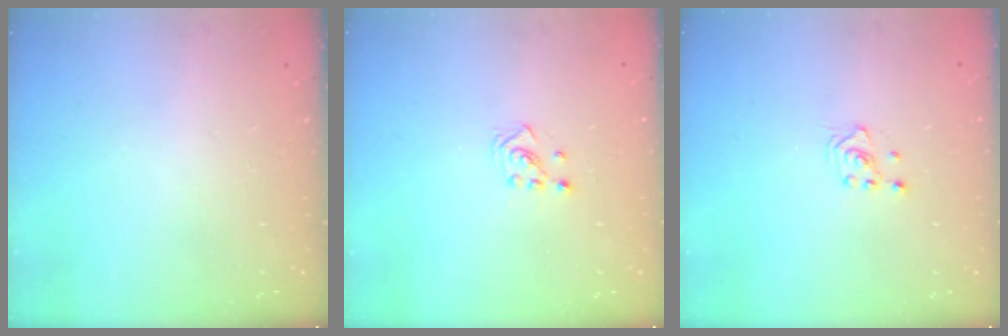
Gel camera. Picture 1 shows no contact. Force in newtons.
{"total": 2.5, "press": 2.4, "slide": 0.8}
{"total": 1.6, "press": 1.5, "slide": 0.2}